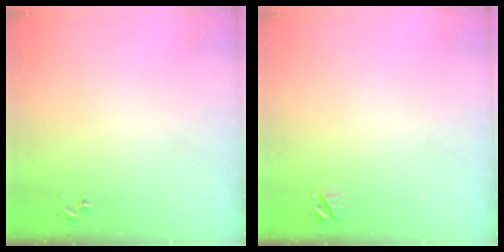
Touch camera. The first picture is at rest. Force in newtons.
{"total": 4.0, "press": 3.9, "slide": 0.4}